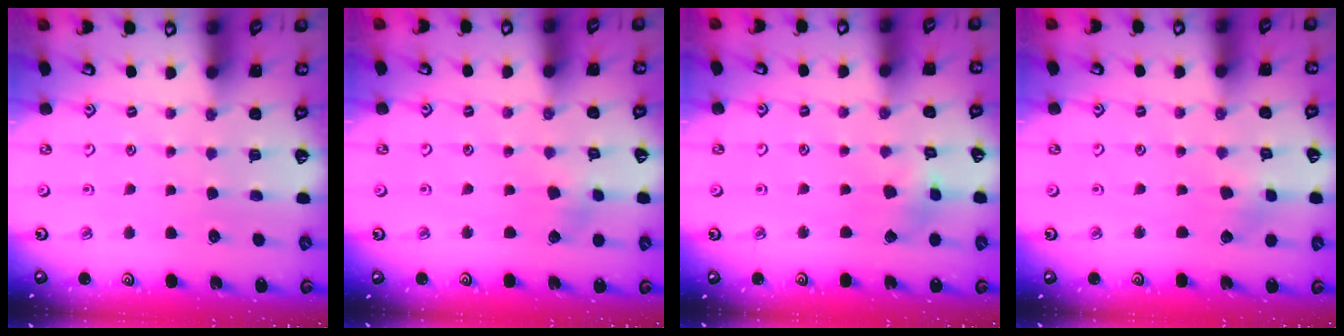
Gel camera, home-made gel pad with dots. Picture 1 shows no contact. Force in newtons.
{"total": 3.1, "press": 3.1, "slide": 0.5}
{"total": 4.0, "press": 3.9, "slide": 0.4}
{"total": 2.8, "press": 2.8, "slide": 0.4}